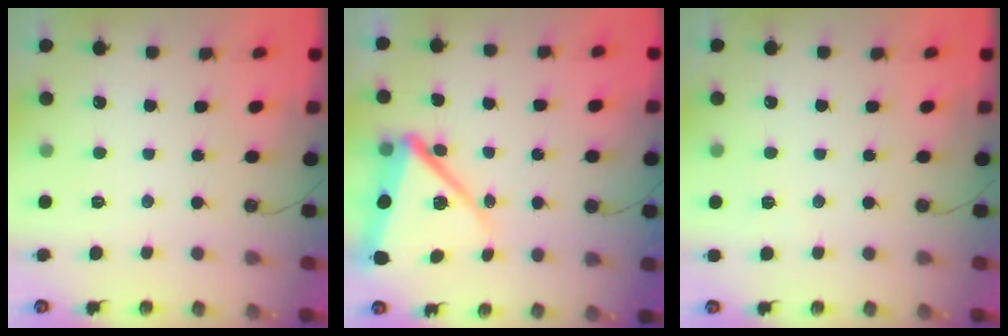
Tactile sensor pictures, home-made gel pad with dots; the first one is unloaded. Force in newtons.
{"total": 14.9, "press": 14.8, "slide": 1.4}
{"total": 1.9, "press": 1.9, "slide": 0.4}